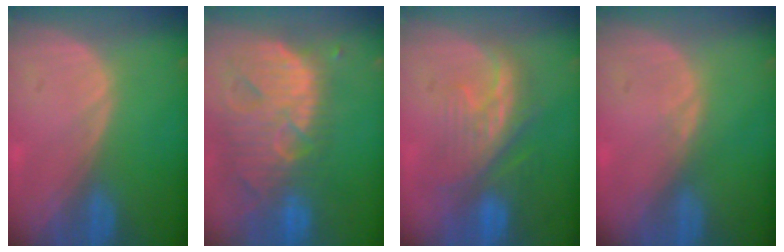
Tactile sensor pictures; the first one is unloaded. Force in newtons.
{"total": 13.9, "press": 11.7, "slide": 7.5}
{"total": 8.7, "press": 8.3, "slide": 2.6}
{"total": 0.5, "press": 0.5, "slide": 0.1}